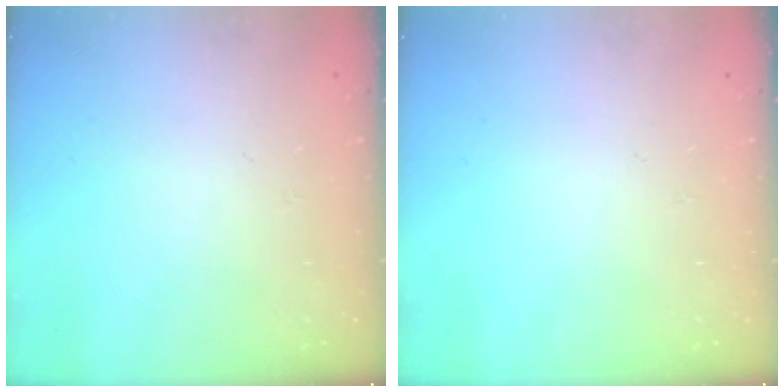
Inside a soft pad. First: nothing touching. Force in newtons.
{"total": 0.0}